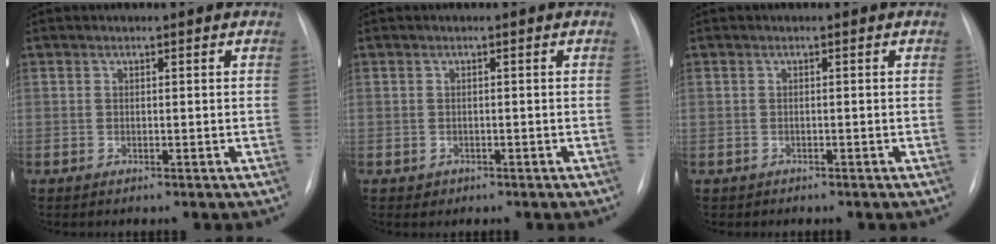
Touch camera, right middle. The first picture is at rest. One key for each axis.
{"total": 0.9, "fx": -0.5, "fy": 0.8, "fz": 0.0, "tx": -0.003, "ty": 0.002, "tz": -0.006}
{"total": 0.7, "fx": -0.4, "fy": 0.5, "fz": -0.1, "tx": -0.009, "ty": 0.003, "tz": -0.007}